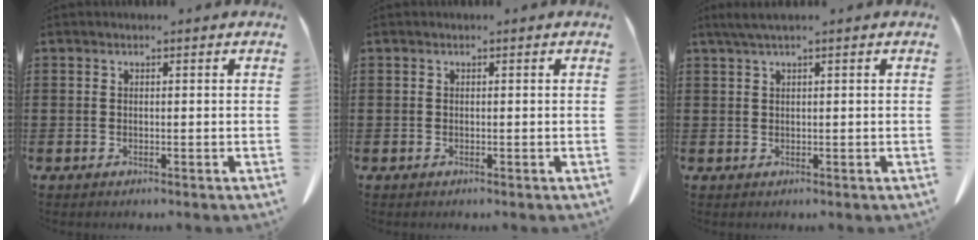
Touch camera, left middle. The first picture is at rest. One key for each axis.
{"total": 0.0}
{"total": 1.6, "fx": 0.9, "fy": -0.1, "fz": 1.4, "tx": -0.025, "ty": -0.004, "tz": 0.018}